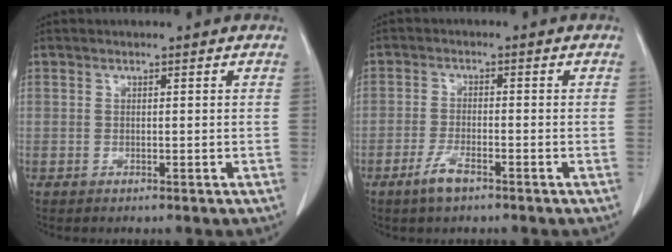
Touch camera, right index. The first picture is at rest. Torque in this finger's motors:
{"motor_torque": [0.38, -0.32, 0.02, 0.07]}